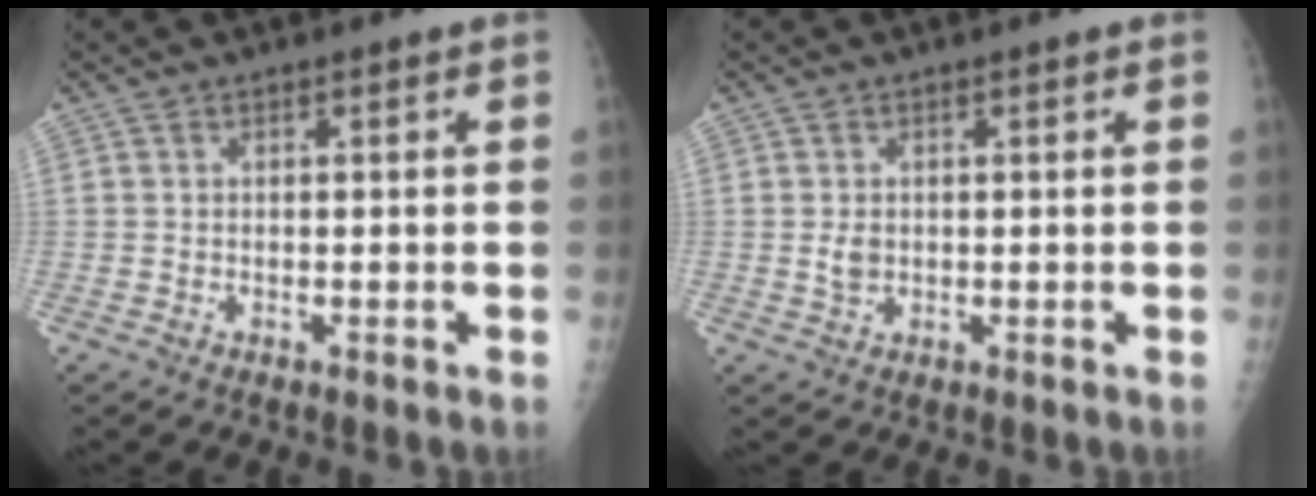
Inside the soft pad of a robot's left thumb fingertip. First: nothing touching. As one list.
[{"total": 2.1, "force": [0.2, 1.6, 1.3], "torque": [-0.019, -0.003, 0.009]}]